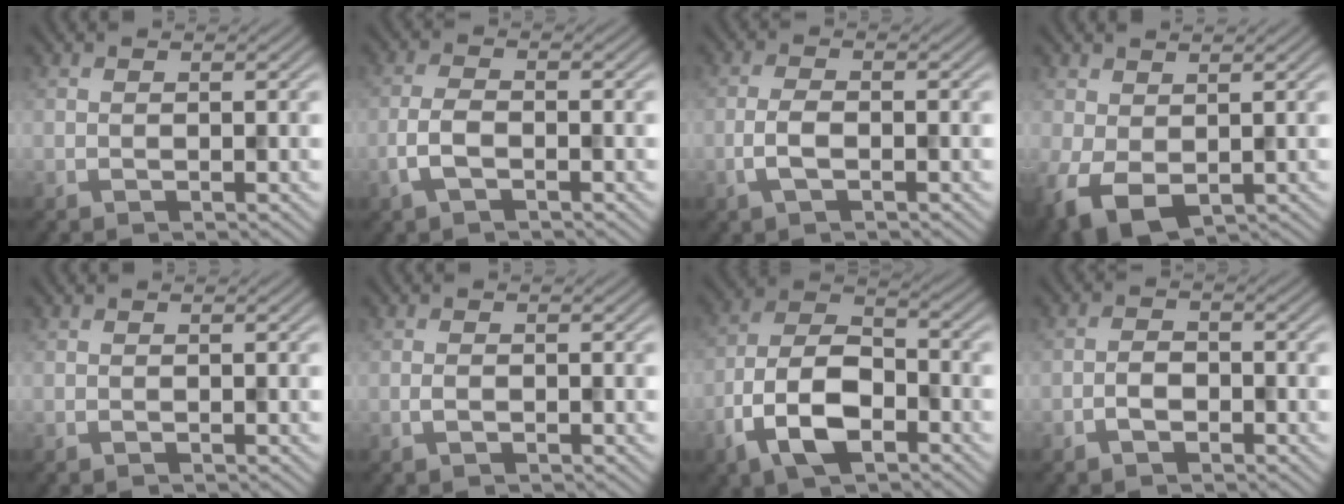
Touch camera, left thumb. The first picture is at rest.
{"total": 3.2, "force": [-1.5, 1.3, 2.5], "torque": [-0.063, 0.001, -0.036]}
{"total": 2.8, "force": [-1.1, 1.1, 2.4], "torque": [-0.058, 0.002, -0.028]}
{"total": 5.5, "force": [-0.9, 3.7, 4.0], "torque": [-0.099, -0.012, -0.015]}
{"total": 0.0}
{"total": 1.1, "force": [-0.5, 0.5, 0.8], "torque": [-0.018, 0.002, -0.008]}
{"total": 9.9, "force": [-4.7, 5.1, 7.1], "torque": [-0.147, 0.003, -0.102]}
{"total": 2.4, "force": [-1.3, 1.3, 1.5], "torque": [-0.025, 0.005, -0.028]}